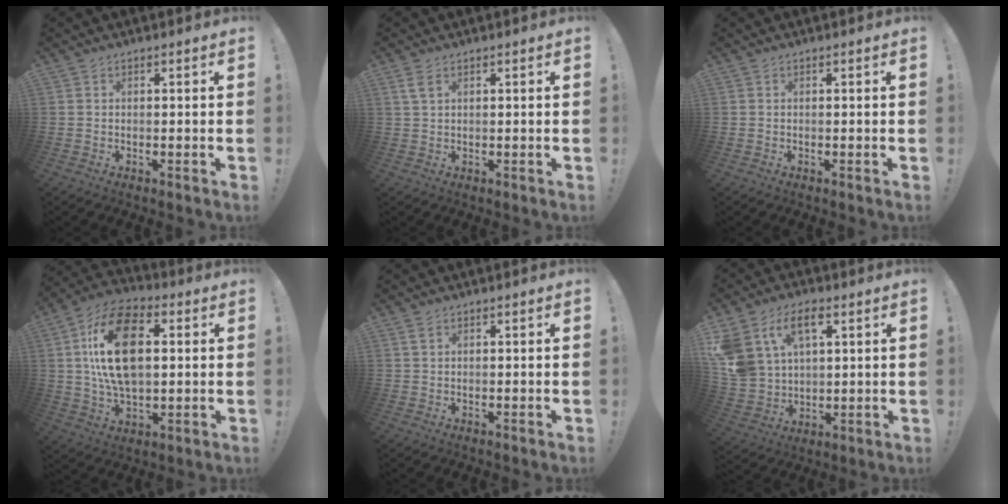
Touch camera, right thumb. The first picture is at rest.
{"total": 3.0, "force": [1.4, 1.4, 2.2], "torque": [-0.043, 0.001, 0.027]}
{"total": 0.0}
{"total": 20.7, "force": [3.3, 12.1, 16.5], "torque": [-0.289, -0.002, 0.050]}
{"total": 1.6, "force": [0.9, 0.7, 1.1], "torque": [-0.020, 0.001, 0.016]}
{"total": 13.9, "force": [6.5, 9.1, 8.1], "torque": [-0.176, -0.029, 0.125]}